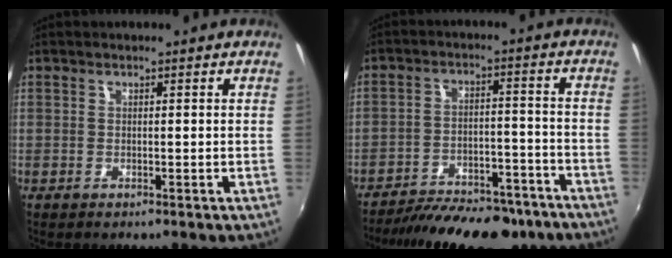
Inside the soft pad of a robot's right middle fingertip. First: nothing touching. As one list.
[{"total": 19.9, "force": [-16.7, 6.5, 8.7], "torque": [-0.164, -0.012, -0.223]}]